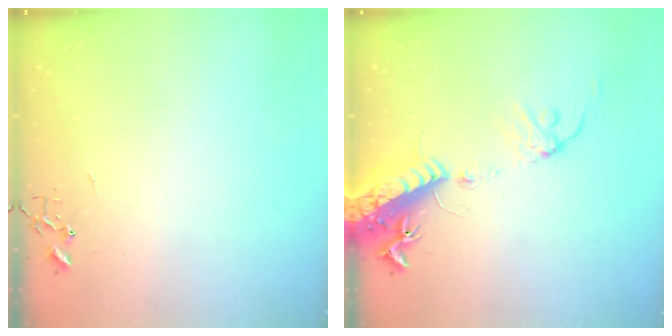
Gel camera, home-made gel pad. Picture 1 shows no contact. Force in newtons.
{"total": 17.9, "press": 17.4, "slide": 4.2}